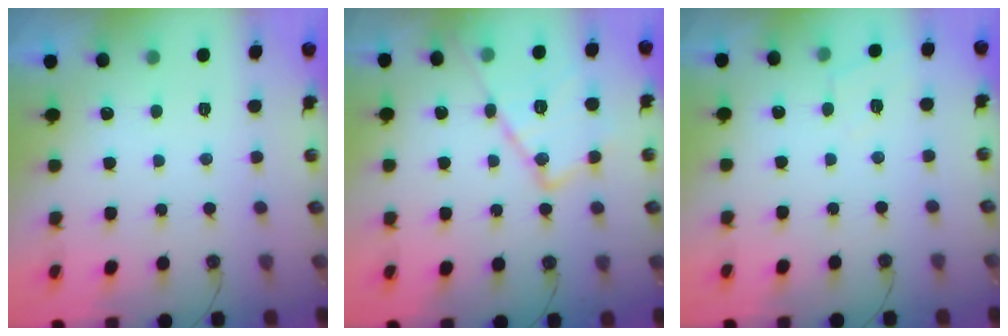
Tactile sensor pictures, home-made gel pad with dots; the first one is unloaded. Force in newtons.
{"total": 18.5, "press": 18.4, "slide": 1.7}
{"total": 4.9, "press": 4.8, "slide": 0.8}